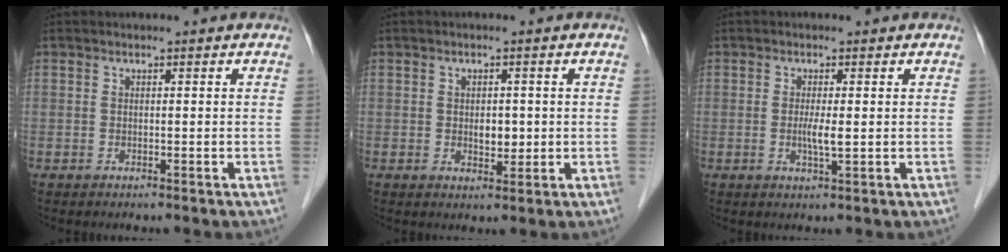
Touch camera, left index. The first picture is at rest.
{"total": 2.5, "force": [-0.2, 1.6, 2.0], "torque": [-0.032, -0.005, 0.001]}
{"total": 2.4, "force": [-0.3, 0.1, 2.4], "torque": [-0.050, -0.008, -0.005]}